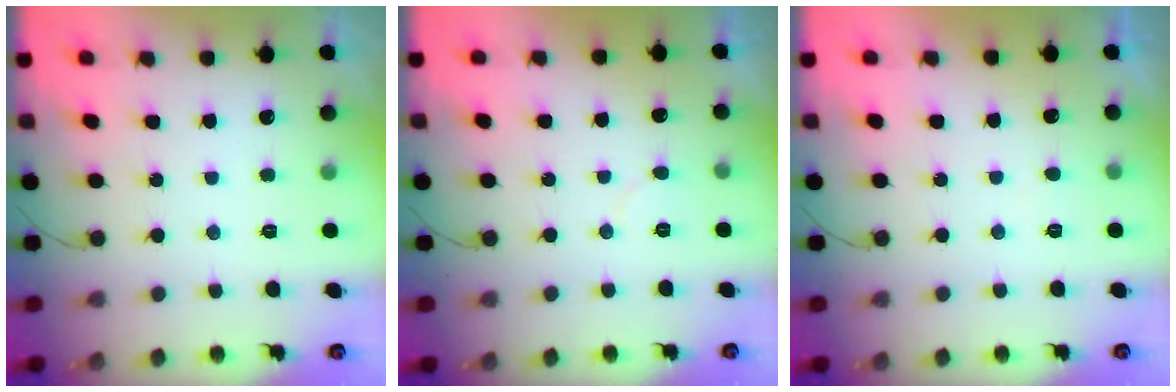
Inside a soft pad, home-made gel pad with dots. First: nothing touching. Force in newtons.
{"total": 3.6, "press": 3.6, "slide": 0.4}
{"total": 2.3, "press": 2.3, "slide": 0.1}